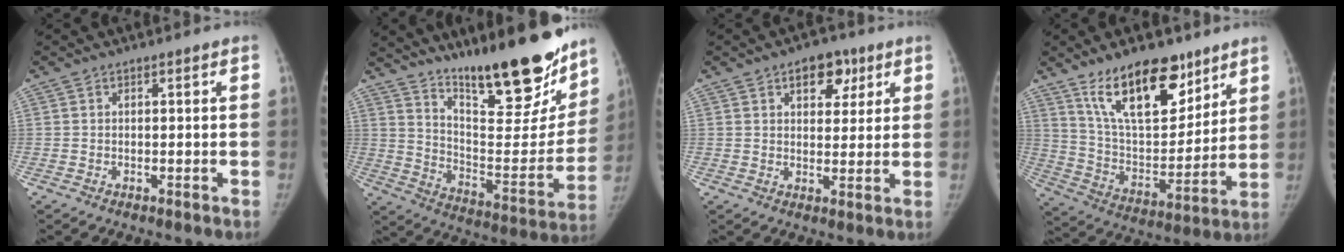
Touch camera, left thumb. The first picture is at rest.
{"total": 26.3, "force": [19.3, 6.7, 16.6], "torque": [-0.204, -0.111, 0.296]}
{"total": 7.1, "force": [3.6, 4.5, 4.1], "torque": [-0.021, -0.012, 0.048]}
{"total": 19.2, "force": [12.6, 8.6, 11.8], "torque": [-0.143, -0.074, 0.227]}